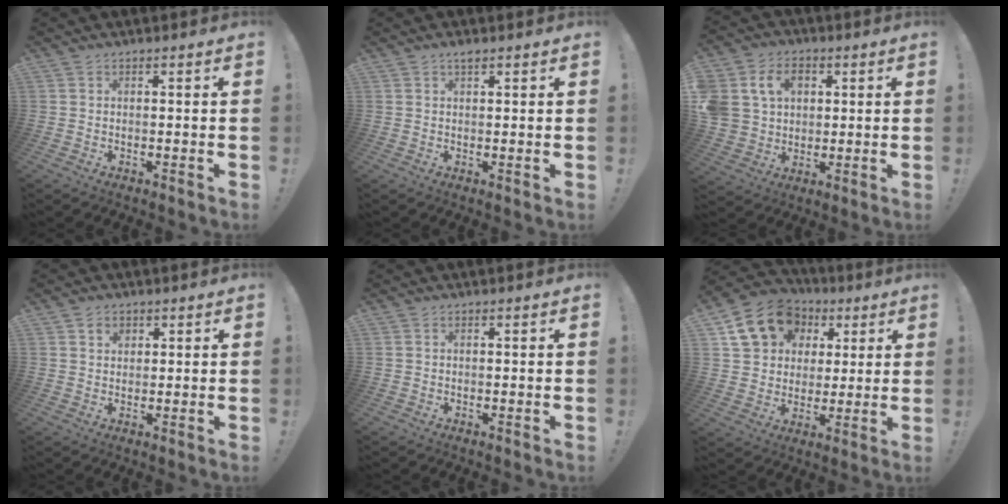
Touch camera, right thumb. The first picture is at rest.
{"total": 1.6, "force": [1.2, 0.3, 1.0], "torque": [-0.010, -0.004, 0.019]}
{"total": 12.9, "force": [4.2, 10.5, 6.2], "torque": [-0.114, -0.005, 0.086]}
{"total": 2.4, "force": [1.1, 2.0, 0.9], "torque": [-0.004, -0.005, 0.017]}
{"total": 0.0}
{"total": 16.2, "force": [7.2, 12.7, 7.0], "torque": [-0.107, -0.025, 0.147]}